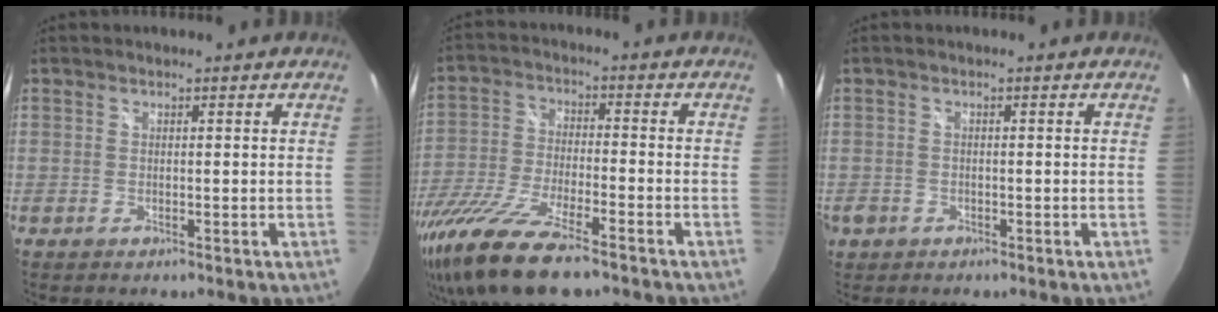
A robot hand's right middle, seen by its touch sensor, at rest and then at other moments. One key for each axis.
{"total": 19.3, "fx": -14.0, "fy": 4.6, "fz": 12.5, "tx": -0.265, "ty": -0.057, "tz": -0.259}
{"total": 2.5, "fx": -1.2, "fy": 2.1, "fz": 0.7, "tx": -0.020, "ty": -0.003, "tz": -0.019}